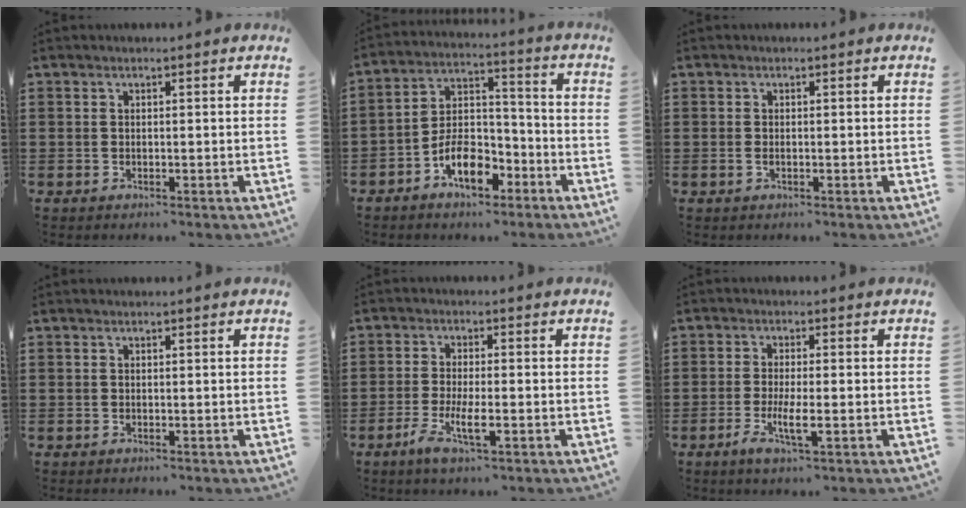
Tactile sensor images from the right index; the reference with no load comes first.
{"total": 8.7, "force": [-4.9, 4.6, 5.5], "torque": [-0.109, 0.015, -0.090]}
{"total": 0.8, "force": [-0.2, 0.4, 0.7], "torque": [-0.014, -0.001, -0.004]}
{"total": 0.0}
{"total": 5.2, "force": [-2.2, 1.0, 4.6], "torque": [-0.103, -0.012, -0.045]}
{"total": 4.8, "force": [-1.7, 0.8, 4.4], "torque": [-0.094, -0.012, -0.036]}